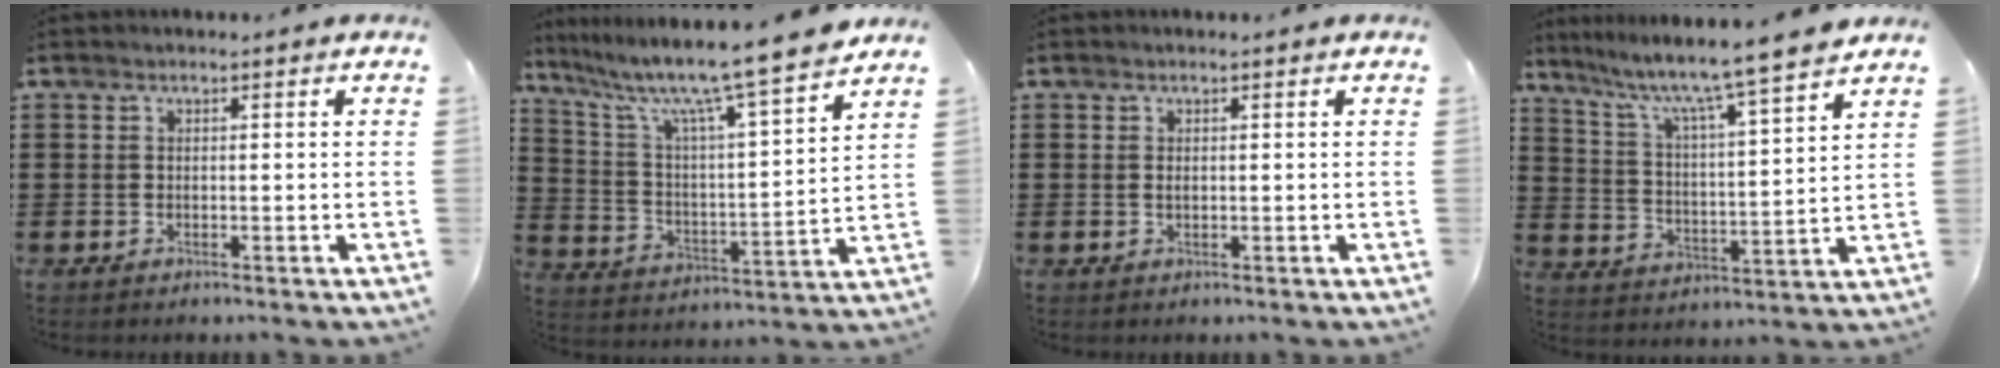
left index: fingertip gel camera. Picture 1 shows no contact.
{"total": 9.9, "force": [8.2, -0.4, 5.4], "torque": [-0.139, -0.062, 0.129]}
{"total": 0.8, "force": [0.1, 0.3, 0.7], "torque": [-0.016, 0.000, 0.002]}
{"total": 7.0, "force": [6.0, -0.6, 3.6], "torque": [-0.095, -0.050, 0.093]}